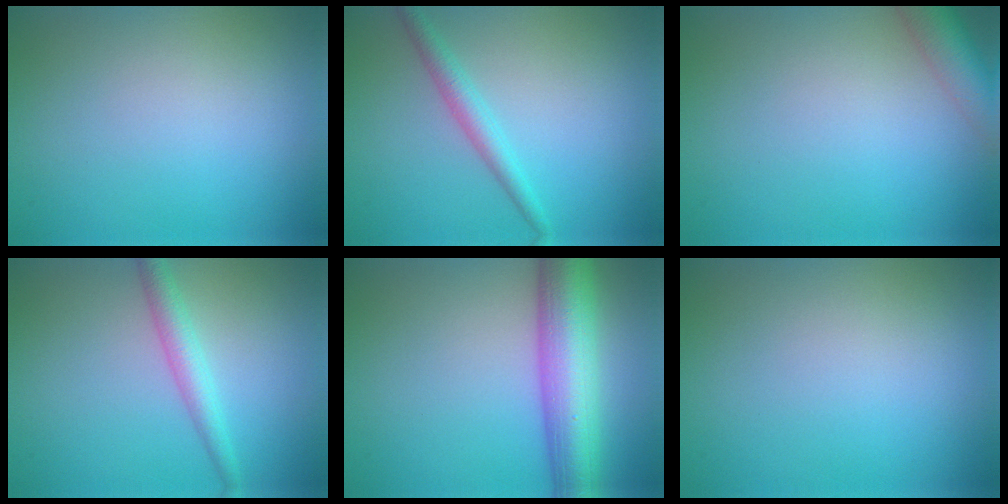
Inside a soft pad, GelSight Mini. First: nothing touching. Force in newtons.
{"total": 2.3, "press": 2.3, "slide": 0.0}
{"total": 4.3, "press": 4.3, "slide": 0.3}
{"total": 2.6, "press": 2.6, "slide": 0.1}
{"total": 8.5, "press": 8.5, "slide": 0.3}
{"total": 0.0}